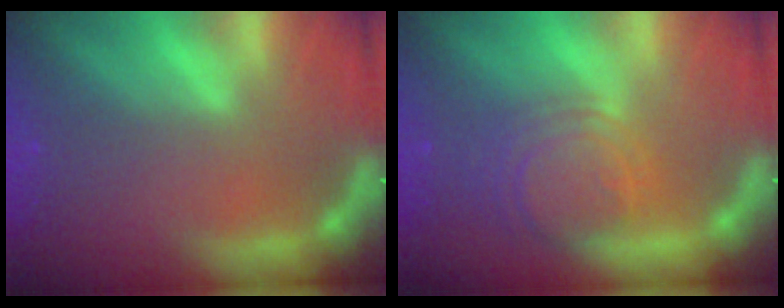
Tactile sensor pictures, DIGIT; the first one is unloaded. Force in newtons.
{"total": 6.0}